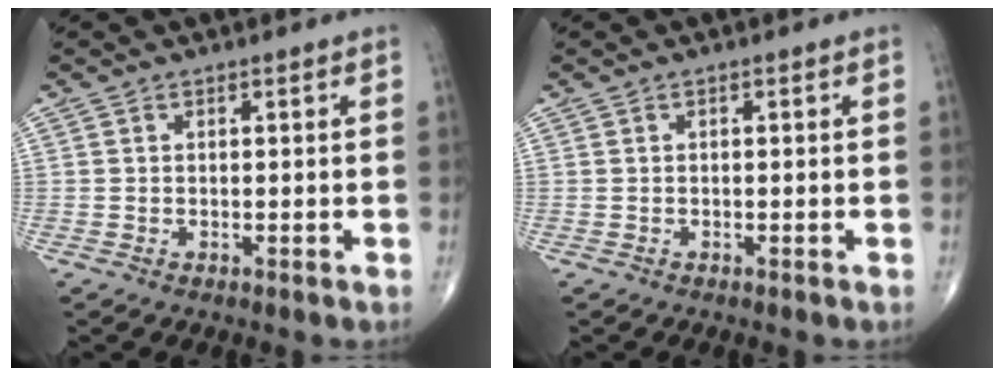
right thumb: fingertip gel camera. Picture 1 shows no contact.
{"total": 0.0}